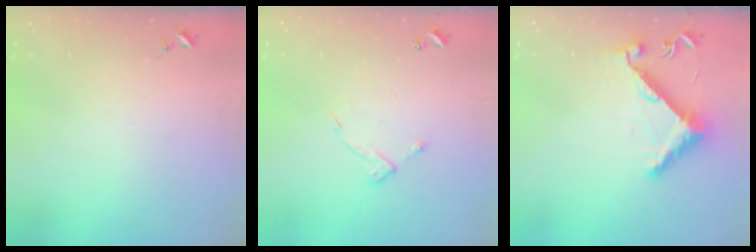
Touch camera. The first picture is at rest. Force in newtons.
{"total": 7.7, "press": 7.7, "slide": 0.6}
{"total": 8.6, "press": 8.6, "slide": 0.7}